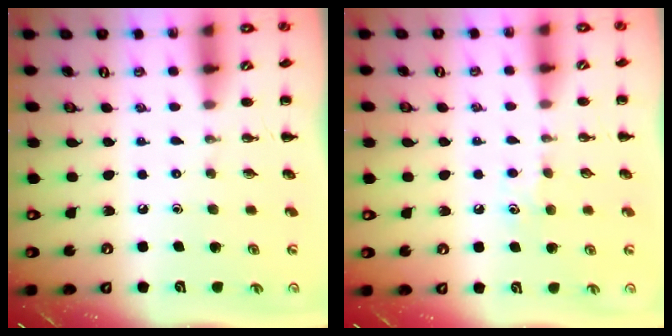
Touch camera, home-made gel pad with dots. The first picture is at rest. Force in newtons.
{"total": 4.6, "press": 4.4, "slide": 1.4}